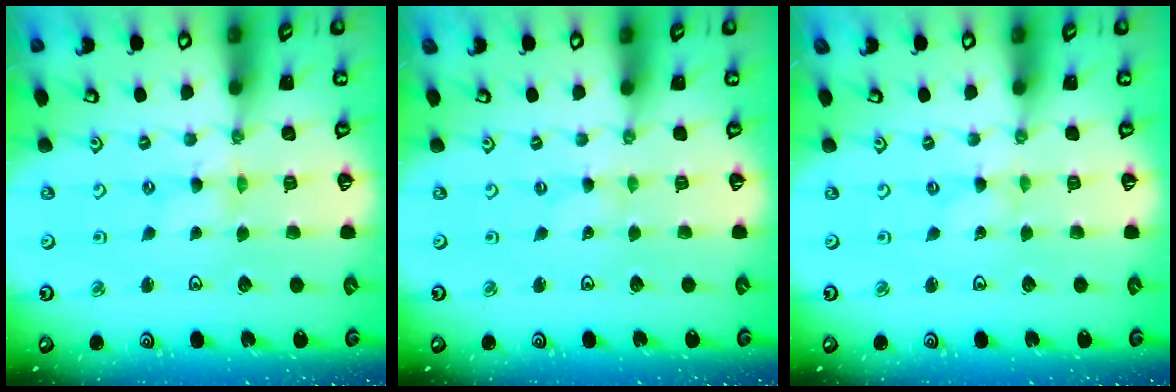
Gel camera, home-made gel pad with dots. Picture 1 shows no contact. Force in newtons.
{"total": 0.0}
{"total": 0.0}